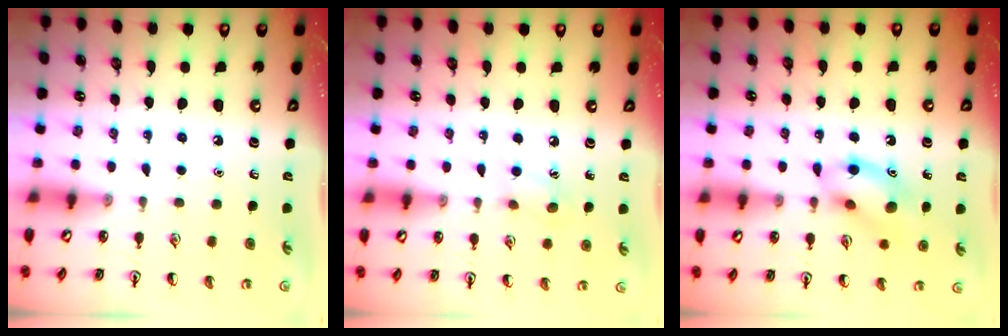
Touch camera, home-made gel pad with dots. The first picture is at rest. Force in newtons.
{"total": 7.1, "press": 6.9, "slide": 1.8}
{"total": 12.8, "press": 12.7, "slide": 1.1}